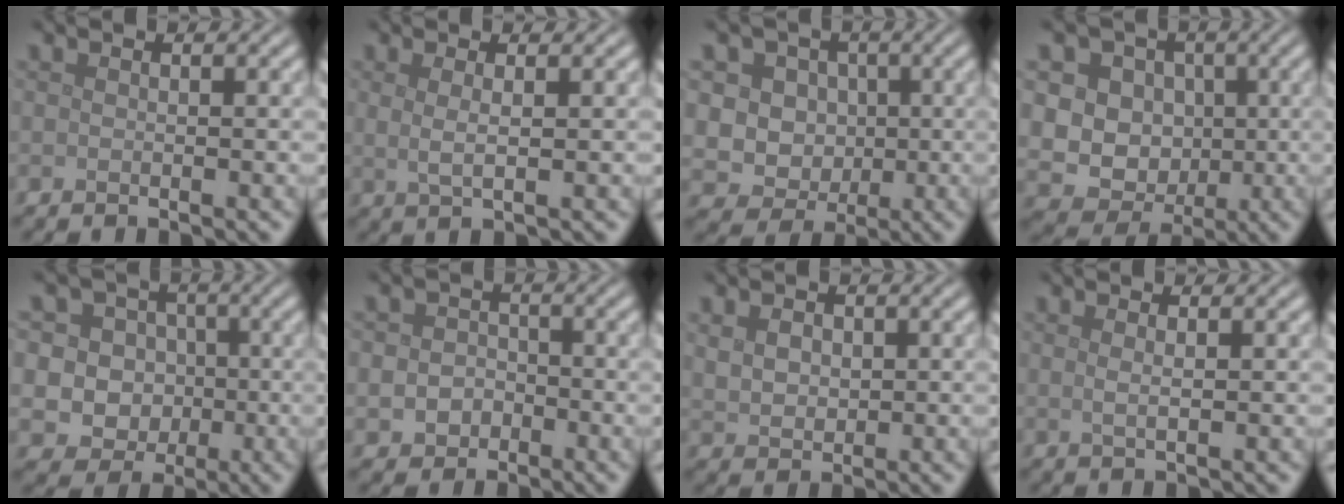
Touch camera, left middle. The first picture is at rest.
{"total": 1.9, "force": [0.6, 0.6, 1.8], "torque": [-0.032, -0.003, 0.007]}
{"total": 7.1, "force": [1.7, 6.2, 3.0], "torque": [-0.044, 0.020, 0.014]}
{"total": 11.5, "force": [1.6, 10.4, 4.6], "torque": [-0.099, 0.025, 0.017]}
{"total": 7.8, "force": [0.9, 7.1, 3.1], "torque": [-0.053, 0.029, -0.010]}
{"total": 2.7, "force": [-0.8, 2.3, 1.1], "torque": [0.000, -0.001, -0.019]}
{"total": 2.4, "force": [0.6, 1.9, 1.4], "torque": [-0.034, -0.002, 0.015]}
{"total": 1.2, "force": [0.4, 0.4, 1.1], "torque": [-0.014, 0.001, 0.003]}